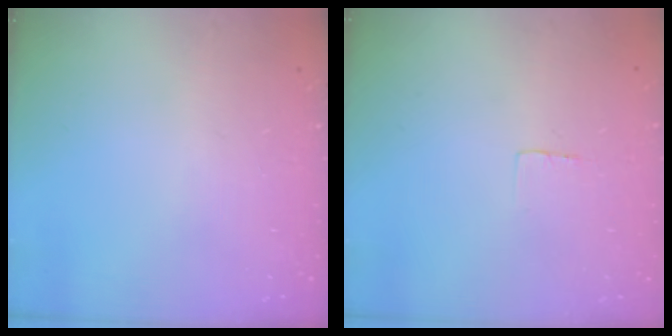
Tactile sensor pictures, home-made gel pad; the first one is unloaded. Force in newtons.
{"total": 2.3, "press": 2.3, "slide": 0.1}